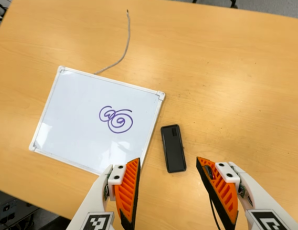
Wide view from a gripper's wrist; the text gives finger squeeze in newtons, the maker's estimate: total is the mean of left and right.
{"total": 0.0}